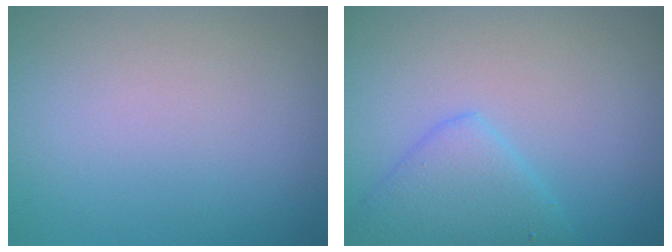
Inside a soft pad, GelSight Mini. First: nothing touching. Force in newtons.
{"total": 3.4, "press": 3.4, "slide": 0.2}